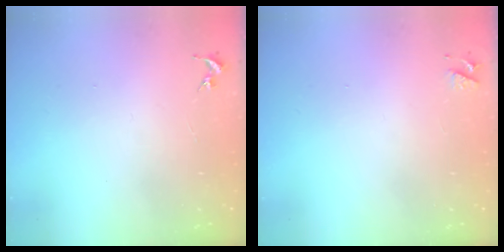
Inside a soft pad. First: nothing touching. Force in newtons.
{"total": 3.6, "press": 3.5, "slide": 0.6}